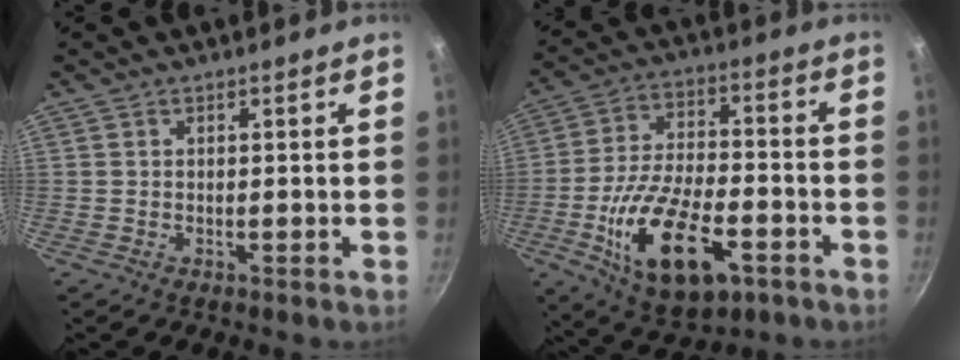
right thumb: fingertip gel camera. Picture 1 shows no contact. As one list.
[{"total": 19.5, "force": [-7.2, 9.4, 15.4], "torque": [-0.267, 0.024, -0.120]}]